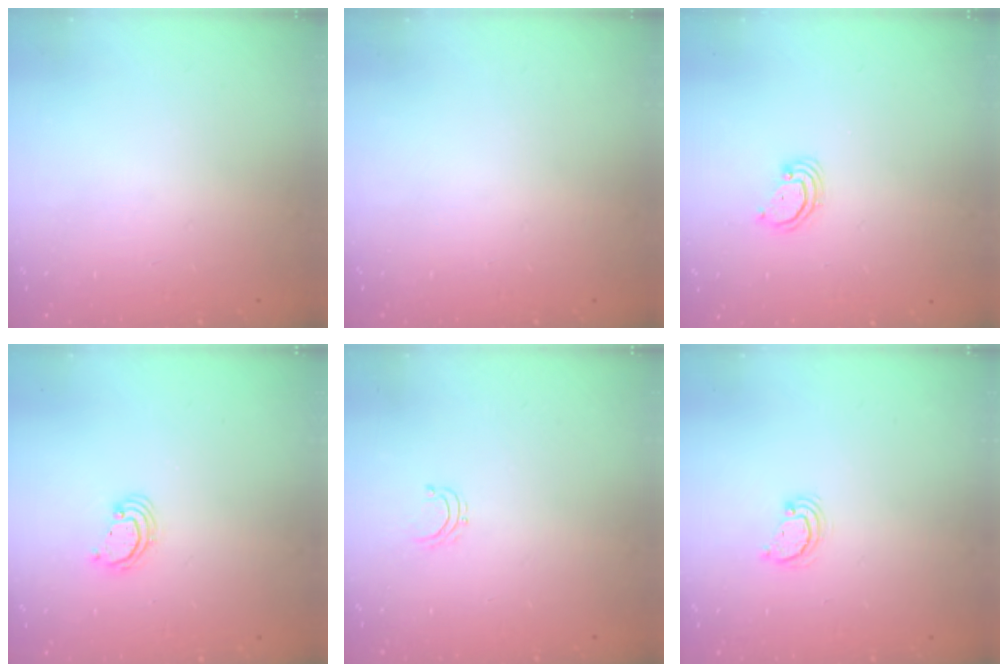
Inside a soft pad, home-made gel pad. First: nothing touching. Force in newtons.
{"total": 0.0}
{"total": 2.8, "press": 2.8, "slide": 0.3}
{"total": 2.4, "press": 2.4, "slide": 0.1}
{"total": 3.1, "press": 3.1, "slide": 0.2}
{"total": 3.0, "press": 3.0, "slide": 0.2}